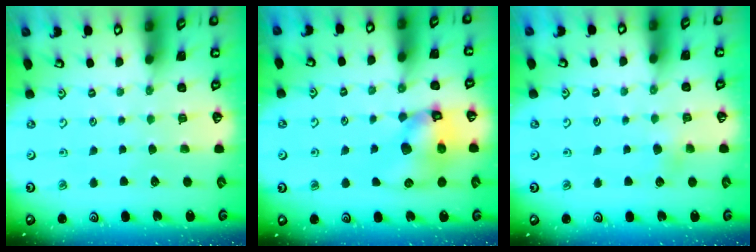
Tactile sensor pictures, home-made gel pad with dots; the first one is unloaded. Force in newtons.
{"total": 12.0, "press": 11.8, "slide": 1.9}
{"total": 2.6, "press": 2.6, "slide": 0.5}